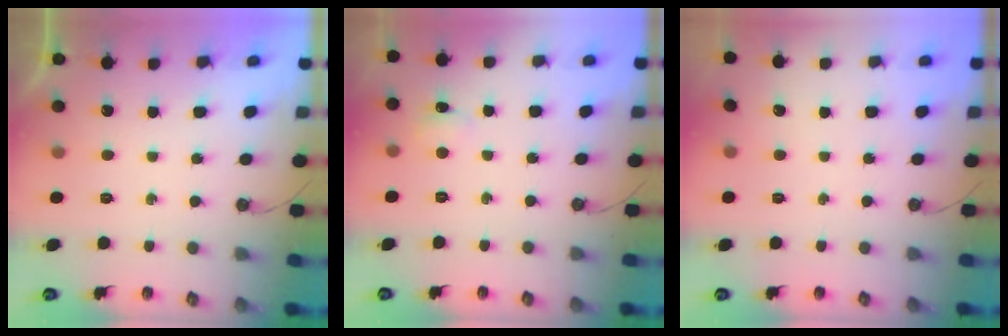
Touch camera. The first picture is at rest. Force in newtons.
{"total": 5.2, "press": 5.2, "slide": 0.8}
{"total": 0.0}